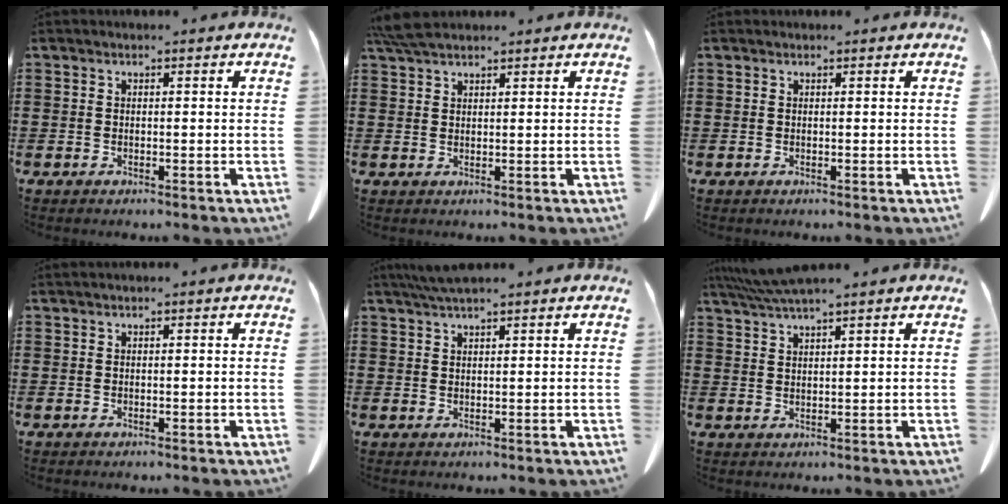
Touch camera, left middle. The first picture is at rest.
{"total": 4.0, "force": [3.3, 0.9, 2.1], "torque": [-0.051, -0.001, 0.064]}
{"total": 0.0}
{"total": 0.0}
{"total": 3.0, "force": [2.5, 0.3, 1.7], "torque": [-0.040, 0.001, 0.046]}
{"total": 3.9, "force": [3.4, 0.0, 2.0], "torque": [-0.048, -0.003, 0.064]}